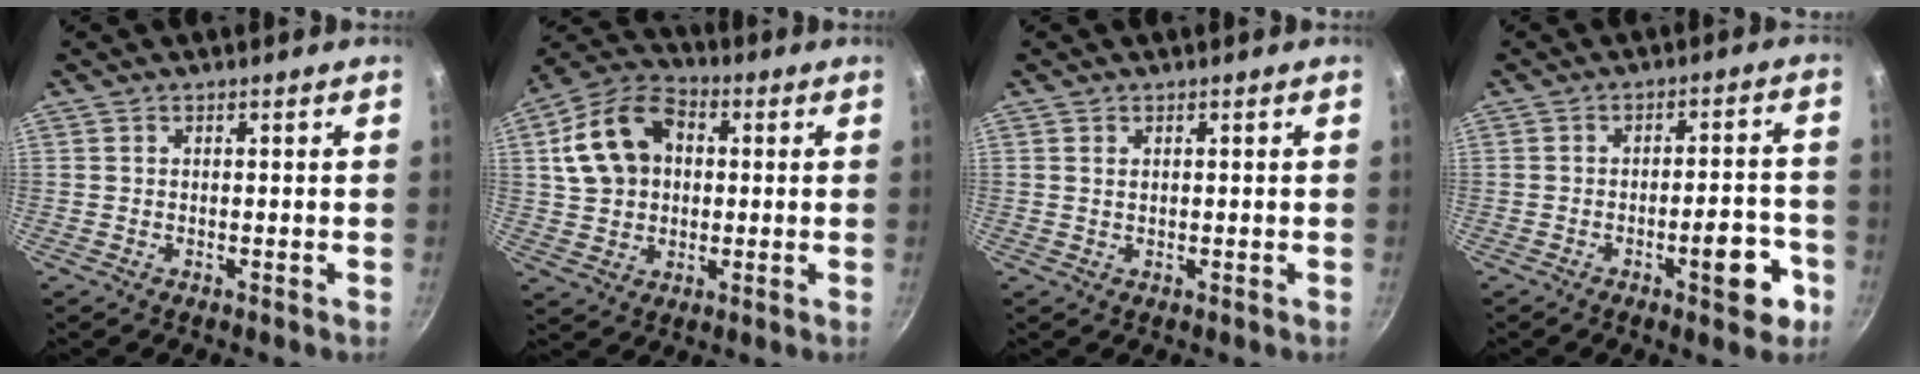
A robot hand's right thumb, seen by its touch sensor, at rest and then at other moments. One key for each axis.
{"total": 14.4, "fx": 2.6, "fy": 10.7, "fz": 9.2, "tx": -0.144, "ty": 0.022, "tz": 0.035}
{"total": 1.0, "fx": 0.4, "fy": 0.7, "fz": 0.7, "tx": -0.010, "ty": 0.002, "tz": 0.007}
{"total": 8.8, "fx": -3.9, "fy": 3.2, "fz": 7.2, "tx": -0.068, "ty": 0.031, "tz": -0.047}